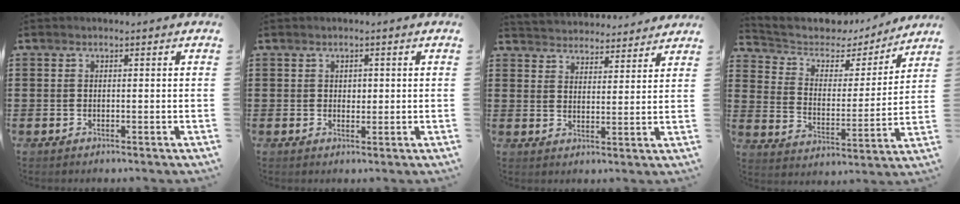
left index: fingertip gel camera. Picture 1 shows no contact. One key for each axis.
{"total": 1.2, "fx": 0.5, "fy": 0.9, "fz": 0.5, "tx": -0.012, "ty": 0.006, "tz": 0.008}
{"total": 3.8, "fx": 3.7, "fy": 0.3, "fz": -0.7, "tx": -0.004, "ty": -0.023, "tz": 0.066}
{"total": 4.8, "fx": 3.8, "fy": 2.8, "fz": 0.9, "tx": -0.049, "ty": -0.025, "tz": 0.059}